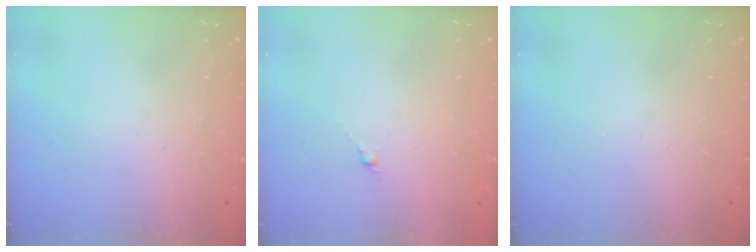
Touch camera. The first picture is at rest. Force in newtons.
{"total": 0.0}
{"total": 0.0}